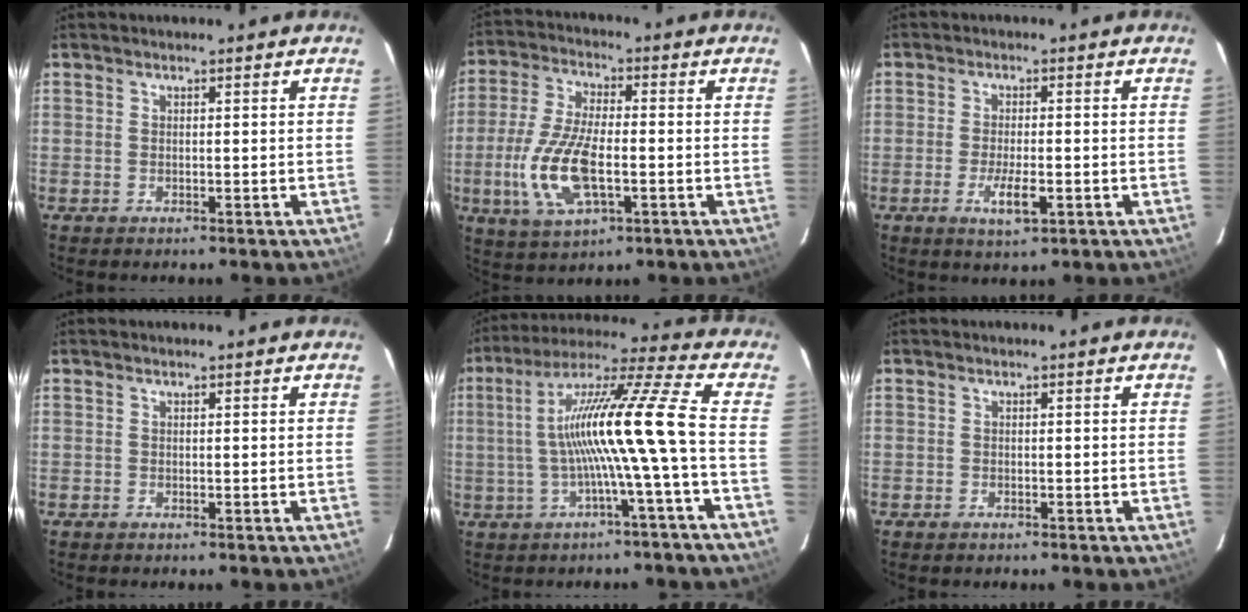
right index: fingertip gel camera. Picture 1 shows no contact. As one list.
[{"total": 13.8, "force": [-3.4, 5.8, 12.1], "torque": [-0.262, -0.006, -0.062]}, {"total": 5.0, "force": [-2.0, 1.3, 4.4], "torque": [-0.090, -0.011, -0.034]}, {"total": 0.0}, {"total": 14.8, "force": [-2.2, -2.5, 14.4], "torque": [-0.251, 0.006, -0.038]}, {"total": 0.9, "force": [-0.7, 0.6, 0.0], "torque": [-0.001, 0.003, -0.012]}]